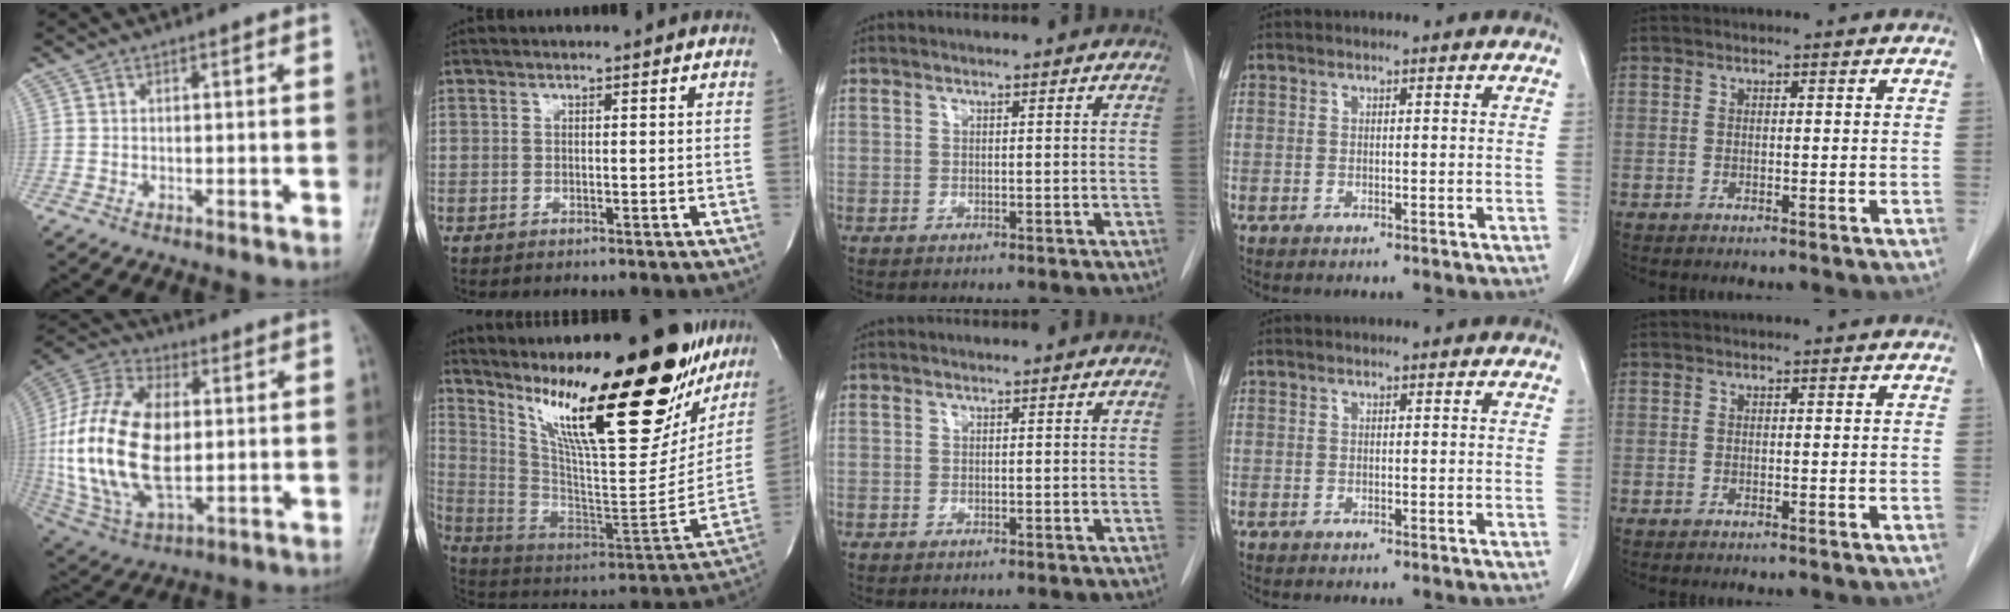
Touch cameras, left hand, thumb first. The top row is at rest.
{"thumb": {"total": 23.0, "force": [0.7, 12.6, 19.2], "torque": [-0.402, -0.004, 0.017]}, "index": {"total": 29.7, "force": [20.9, 6.4, 20.1], "torque": [-0.334, -0.024, 0.321]}}